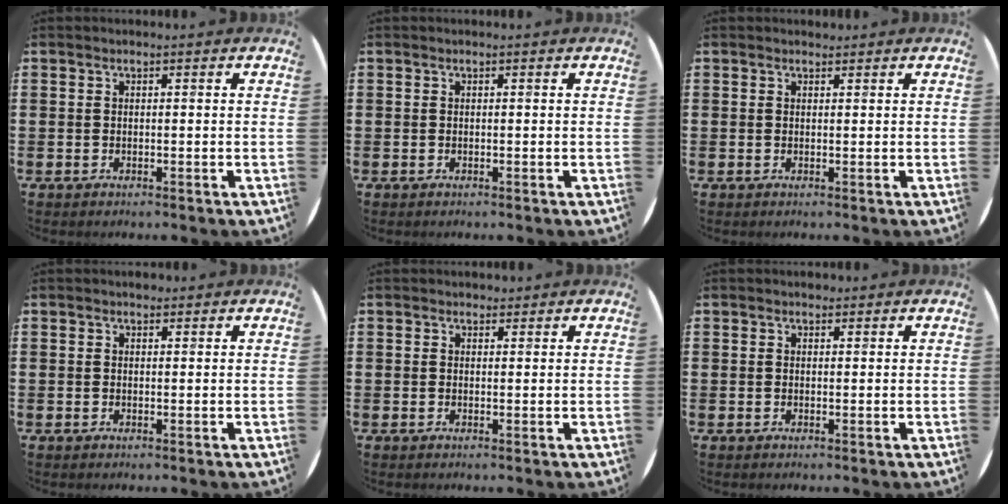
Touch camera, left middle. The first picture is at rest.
{"total": 0.0}
{"total": 0.5, "force": [0.5, 0.1, -0.1], "torque": [0.009, -0.001, 0.007]}
{"total": 0.7, "force": [0.6, 0.3, -0.1], "torque": [0.008, 0.000, 0.011]}
{"total": 1.0, "force": [0.9, 0.4, -0.1], "torque": [0.009, -0.001, 0.016]}
{"total": 0.6, "force": [0.6, 0.3, -0.1], "torque": [0.010, 0.000, 0.009]}